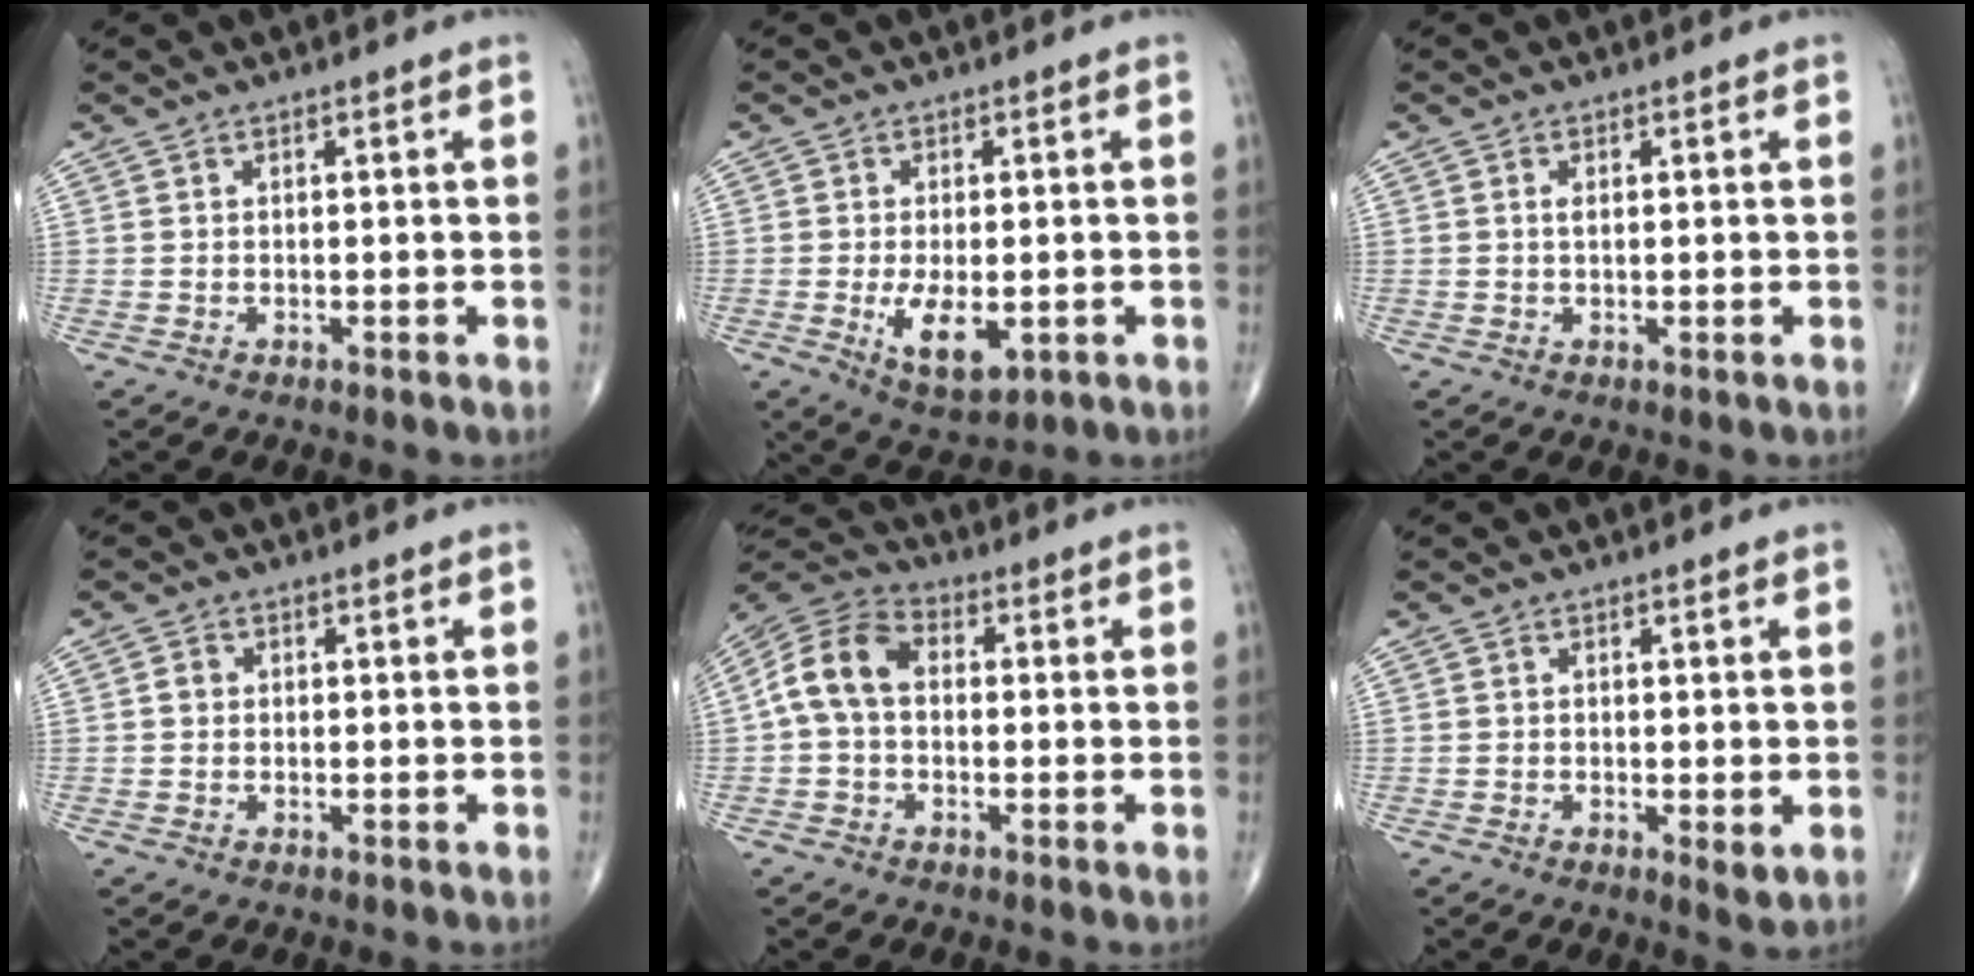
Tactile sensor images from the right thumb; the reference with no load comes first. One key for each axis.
{"total": 8.0, "fx": -1.8, "fy": 3.9, "fz": 6.7, "tx": -0.107, "ty": -0.015, "tz": -0.020}
{"total": 1.2, "fx": 0.2, "fy": 0.5, "fz": 1.0, "tx": -0.023, "ty": -0.001, "tz": 0.004}
{"total": 1.6, "fx": 0.0, "fy": 1.4, "fz": 0.7, "tx": -0.007, "ty": 0.004, "tz": -0.003}
{"total": 10.5, "fx": -0.1, "fy": 8.8, "fz": 5.6, "tx": -0.087, "ty": 0.034, "tz": -0.017}
{"total": 2.3, "fx": -0.3, "fy": 0.8, "fz": 2.1, "tx": -0.034, "ty": -0.009, "tz": -0.009}